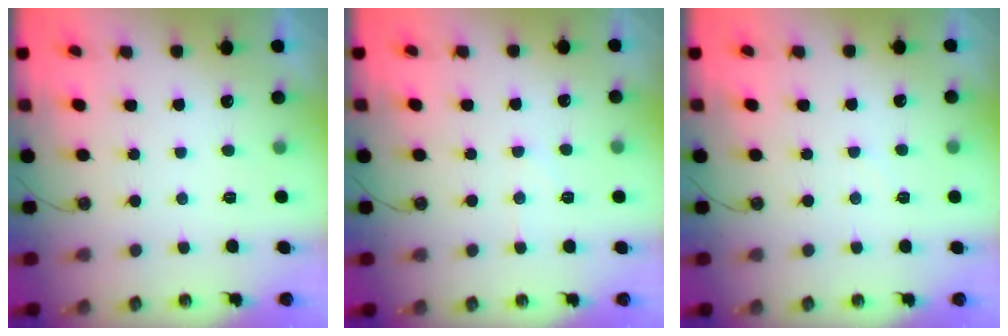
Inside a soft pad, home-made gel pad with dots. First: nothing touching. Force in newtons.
{"total": 4.5, "press": 4.5, "slide": 0.6}
{"total": 2.9, "press": 2.9, "slide": 0.5}